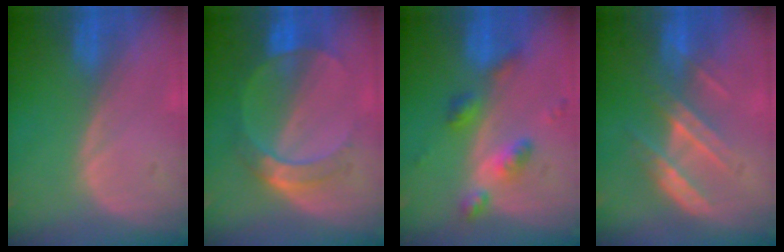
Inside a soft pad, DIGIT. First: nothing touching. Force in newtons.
{"total": 7.1, "press": 6.4, "slide": 3.1}
{"total": 6.0, "press": 5.3, "slide": 2.9}
{"total": 7.4, "press": 6.7, "slide": 3.3}